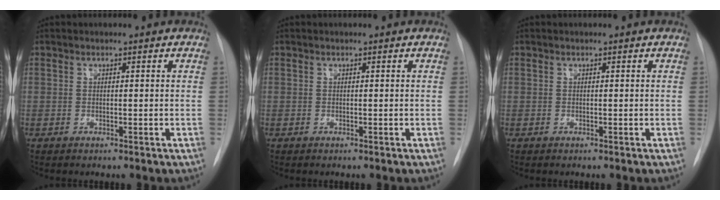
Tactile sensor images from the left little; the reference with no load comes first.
{"total": 0.0}
{"total": 0.0}